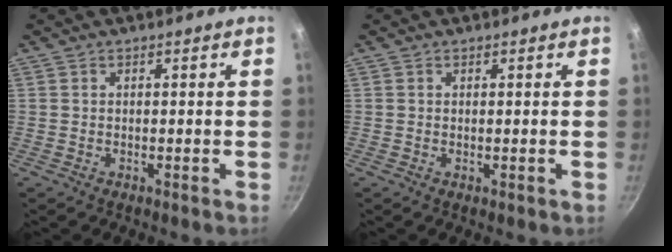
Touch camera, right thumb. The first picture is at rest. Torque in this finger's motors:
{"motor_torque": [0.23, 0.05, -0.22, -0.05, 0.02]}